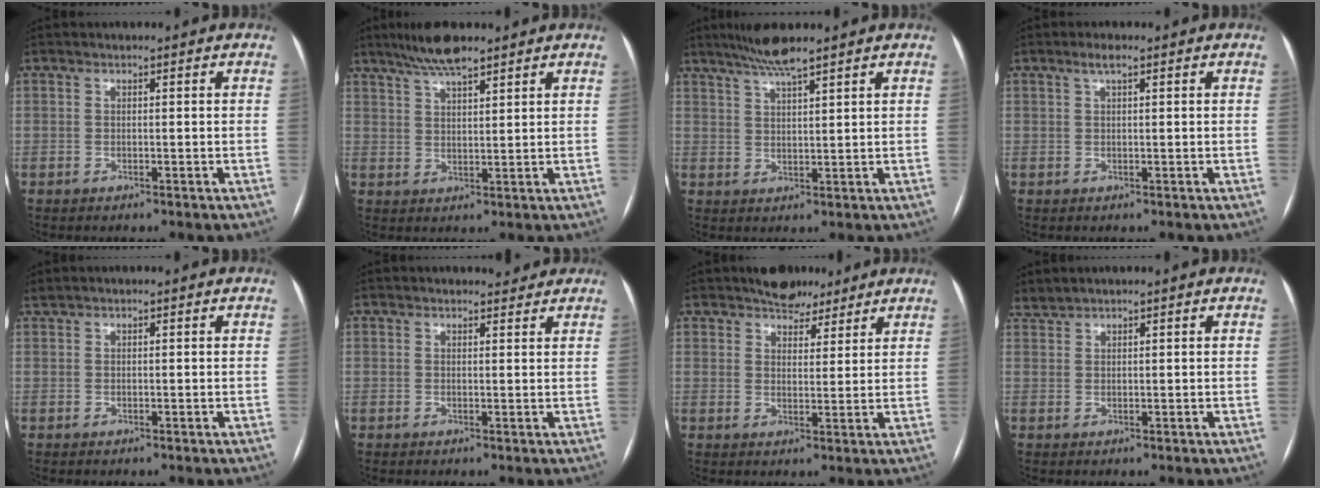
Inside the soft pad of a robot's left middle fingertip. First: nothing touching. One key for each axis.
{"total": 6.4, "fx": 5.1, "fy": 0.9, "fz": 3.8, "tx": -0.075, "ty": 0.012, "tz": 0.093}
{"total": 5.3, "fx": 4.4, "fy": -0.4, "fz": 3.0, "tx": -0.062, "ty": 0.007, "tz": 0.084}
{"total": 1.6, "fx": 1.0, "fy": 0.2, "fz": 1.3, "tx": -0.029, "ty": 0.008, "tz": 0.019}
{"total": 0.6, "fx": 0.6, "fy": 0.0, "fz": 0.0, "tx": -0.008, "ty": 0.014, "tz": 0.017}
{"total": 2.5, "fx": 2.4, "fy": 0.6, "fz": 0.2, "tx": -0.005, "ty": 0.003, "tz": 0.028}
{"total": 5.5, "fx": 4.6, "fy": 2.6, "fz": 1.6, "tx": -0.022, "ty": 0.006, "tz": 0.076}
{"total": 1.5, "fx": 1.5, "fy": -0.1, "fz": -0.1, "tx": -0.005, "ty": 0.012, "tz": 0.037}